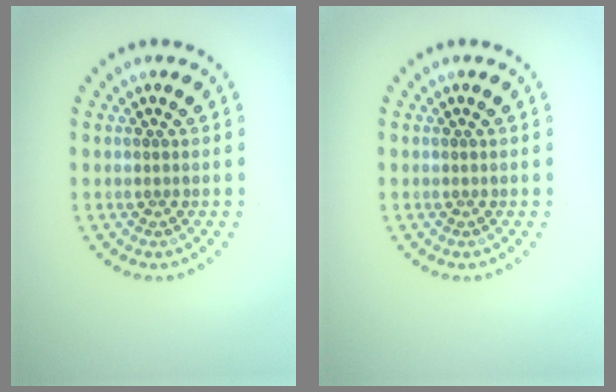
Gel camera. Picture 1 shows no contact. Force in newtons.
{"total": 0.0}